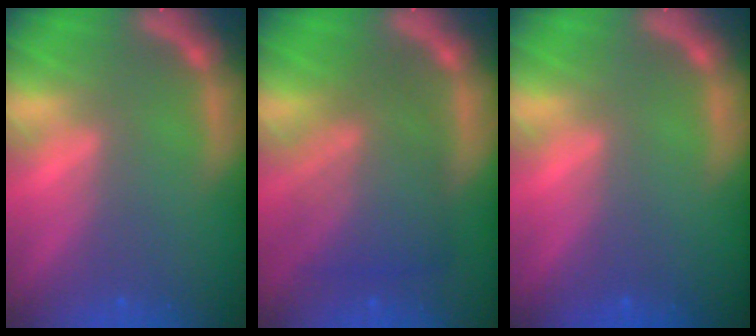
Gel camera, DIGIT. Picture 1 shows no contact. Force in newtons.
{"total": 7.6}
{"total": 0.0}